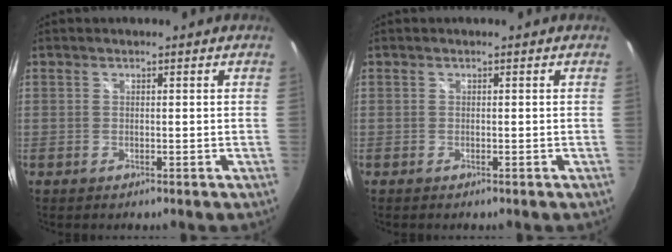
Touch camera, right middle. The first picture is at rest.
{"total": 0.0}